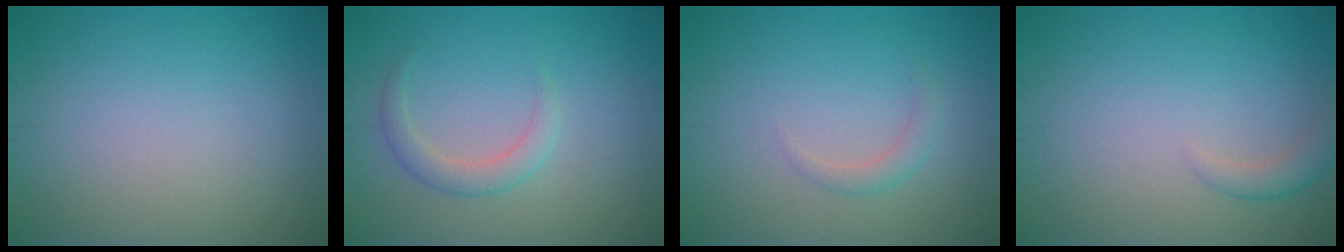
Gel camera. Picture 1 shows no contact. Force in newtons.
{"total": 2.1, "press": 2.0, "slide": 0.2}
{"total": 1.2, "press": 1.2, "slide": 0.1}
{"total": 1.5, "press": 1.5, "slide": 0.1}